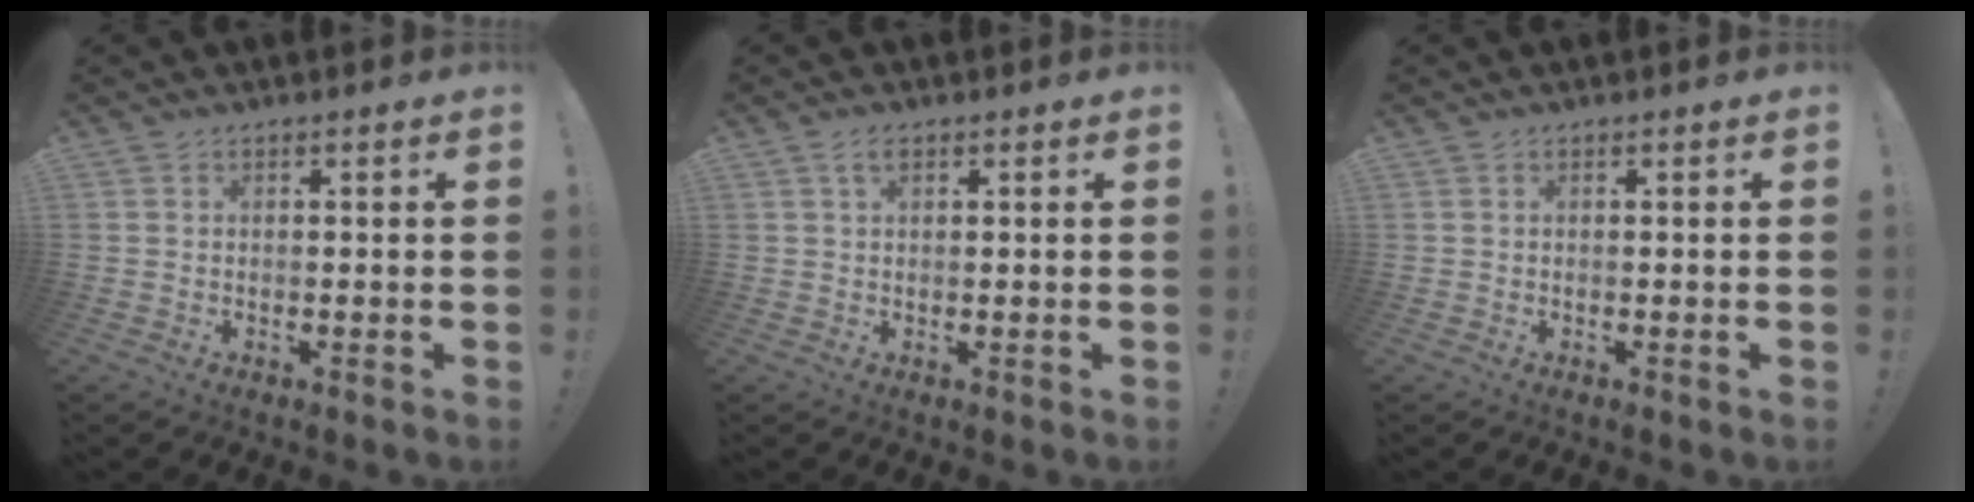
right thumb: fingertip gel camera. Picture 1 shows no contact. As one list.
[{"total": 2.5, "force": [1.3, 1.2, 1.8], "torque": [-0.031, -0.001, 0.021]}, {"total": 0.0}]